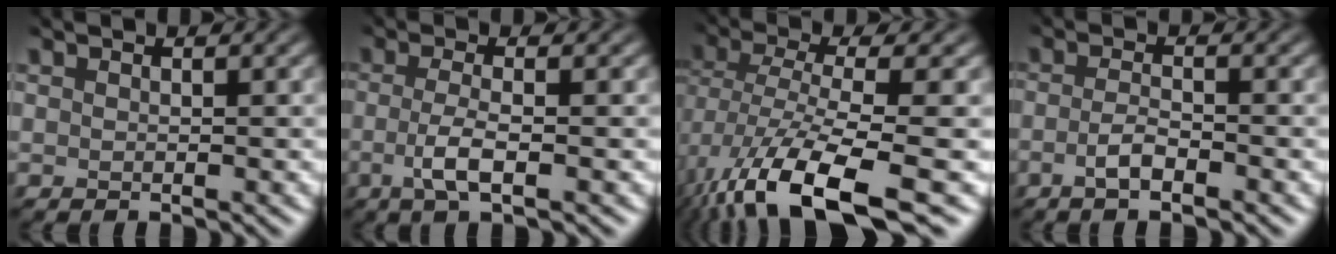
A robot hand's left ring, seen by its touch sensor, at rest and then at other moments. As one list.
[{"total": 3.1, "force": [-1.6, 0.7, 2.6], "torque": [-0.055, -0.008, -0.023]}, {"total": 11.1, "force": [-5.8, 2.9, 9.1], "torque": [-0.187, -0.020, -0.087]}, {"total": 2.5, "force": [-1.8, 0.5, 1.6], "torque": [-0.031, -0.002, -0.029]}]